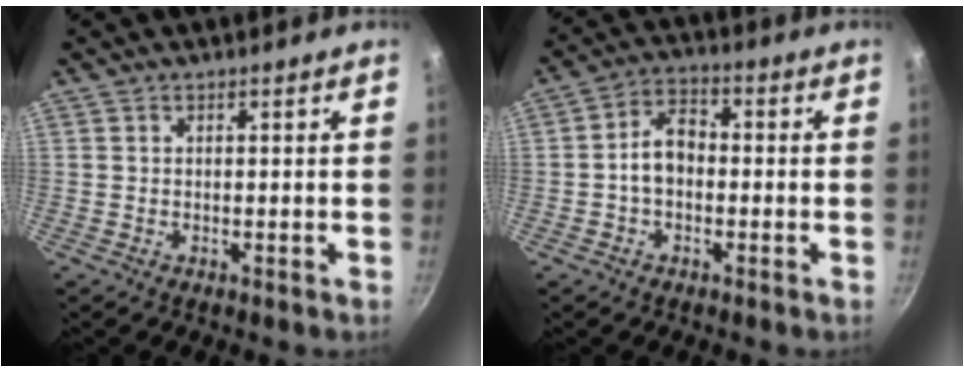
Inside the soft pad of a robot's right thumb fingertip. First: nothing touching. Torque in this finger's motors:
{"motor_torque": [-0.09, 1.15, 1.04, -0.13, 0.06]}